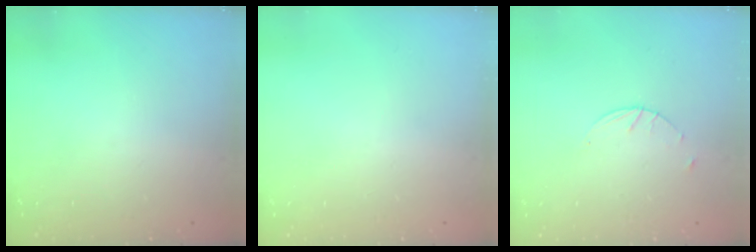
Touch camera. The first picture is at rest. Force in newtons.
{"total": 0.0}
{"total": 1.7, "press": 1.7, "slide": 0.3}